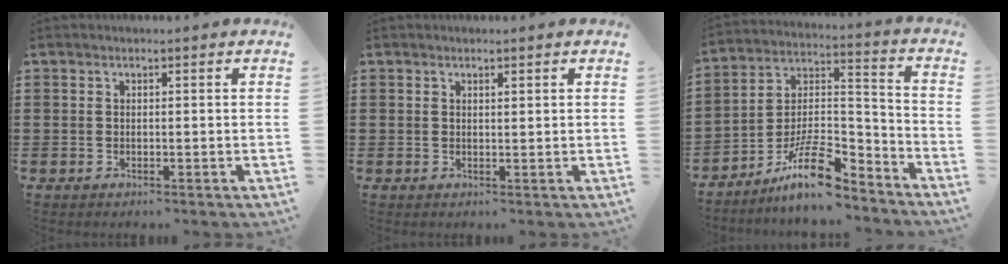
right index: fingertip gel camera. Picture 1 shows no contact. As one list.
[{"total": 0.6, "force": [0.5, 0.2, 0.3], "torque": [-0.007, 0.001, 0.010]}, {"total": 12.0, "force": [-8.8, 3.8, 7.3], "torque": [-0.132, 0.032, -0.164]}]